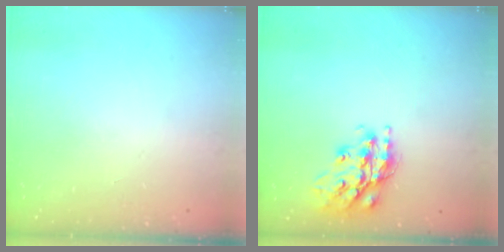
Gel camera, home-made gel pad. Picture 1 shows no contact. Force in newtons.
{"total": 17.4, "press": 17.4, "slide": 1.4}